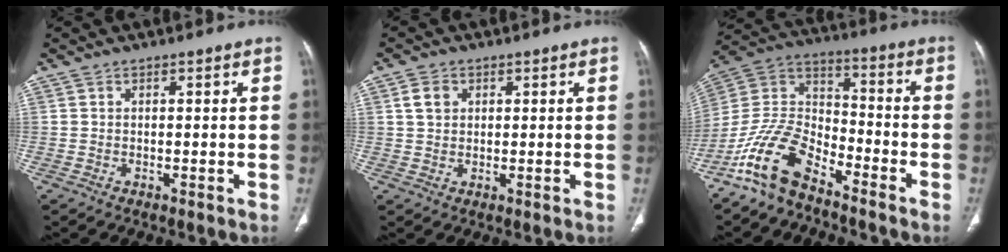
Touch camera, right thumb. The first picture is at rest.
{"total": 3.3, "force": [1.1, 2.6, 1.7], "torque": [-0.020, 0.001, 0.024]}
{"total": 13.1, "force": [-9.6, 5.7, 6.8], "torque": [-0.134, 0.074, -0.195]}